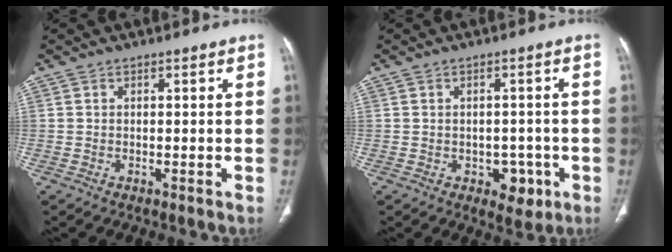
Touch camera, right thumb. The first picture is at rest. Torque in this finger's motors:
{"motor_torque": [-0.05, 0.16, 0.06, 0.04, 0.10]}